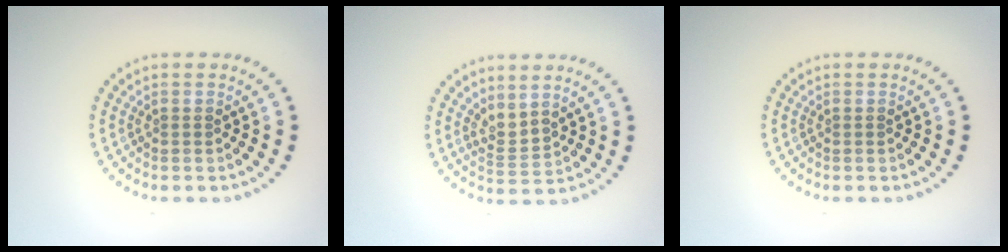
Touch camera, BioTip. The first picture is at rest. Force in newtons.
{"total": 2.1, "press": 1.4, "slide": 1.6}
{"total": 0.0}